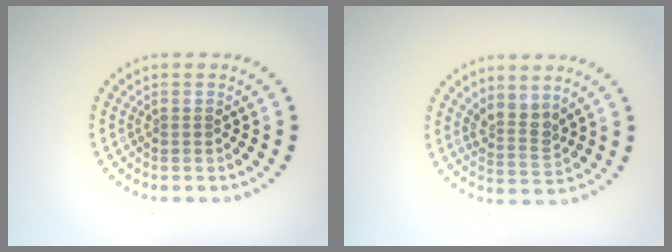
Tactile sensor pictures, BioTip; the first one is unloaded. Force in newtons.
{"total": 2.6, "press": 1.9, "slide": 1.7}